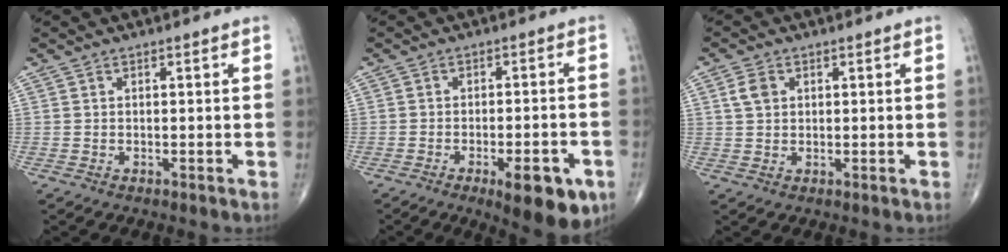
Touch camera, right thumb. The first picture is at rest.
{"total": 10.9, "force": [-5.2, 3.6, 8.9], "torque": [-0.104, 0.011, -0.062]}
{"total": 3.2, "force": [1.1, 2.4, 1.9], "torque": [-0.032, 0.002, 0.023]}